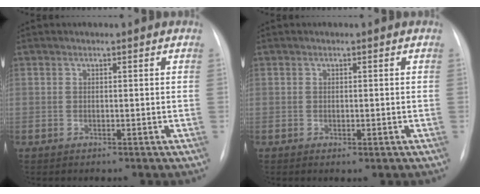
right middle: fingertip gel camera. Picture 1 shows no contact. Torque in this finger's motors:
{"motor_torque": [-0.77, 0.19, -0.20, -0.06]}